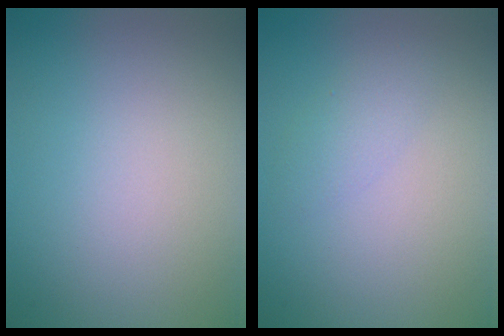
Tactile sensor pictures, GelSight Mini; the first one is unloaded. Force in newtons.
{"total": 0.7, "press": 0.7, "slide": 0.1}